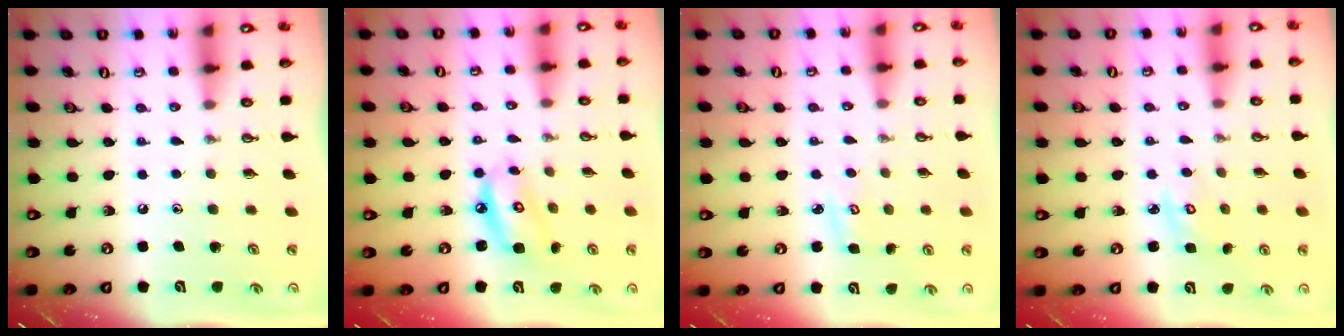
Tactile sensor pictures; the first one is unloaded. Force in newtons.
{"total": 8.9, "press": 8.8, "slide": 0.9}
{"total": 3.4, "press": 3.4, "slide": 0.4}
{"total": 3.0, "press": 3.0, "slide": 0.1}